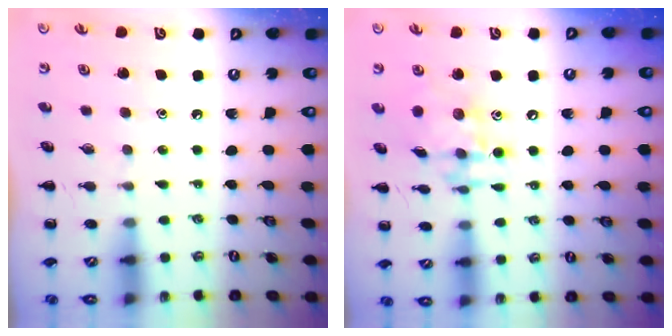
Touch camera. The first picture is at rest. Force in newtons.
{"total": 13.0, "press": 13.0, "slide": 1.6}